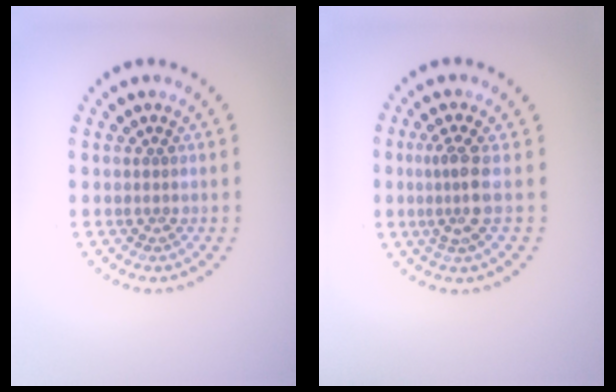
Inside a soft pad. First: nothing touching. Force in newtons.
{"total": 2.7, "press": 2.0, "slide": 1.8}